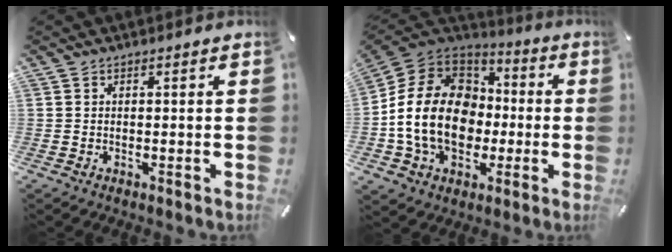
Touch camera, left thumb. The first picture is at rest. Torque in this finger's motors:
{"motor_torque": [2.04, 2.96, 2.77, 0.00, 0.32]}